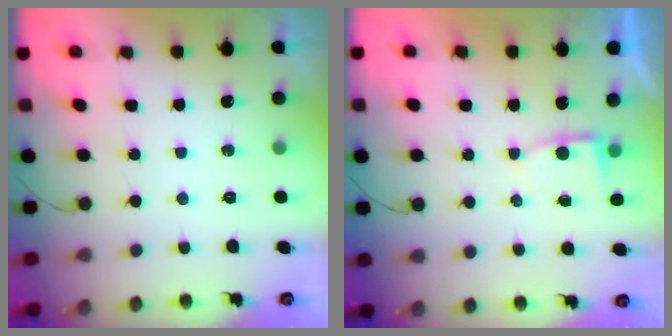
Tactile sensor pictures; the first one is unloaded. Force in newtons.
{"total": 2.6, "press": 2.6, "slide": 0.3}